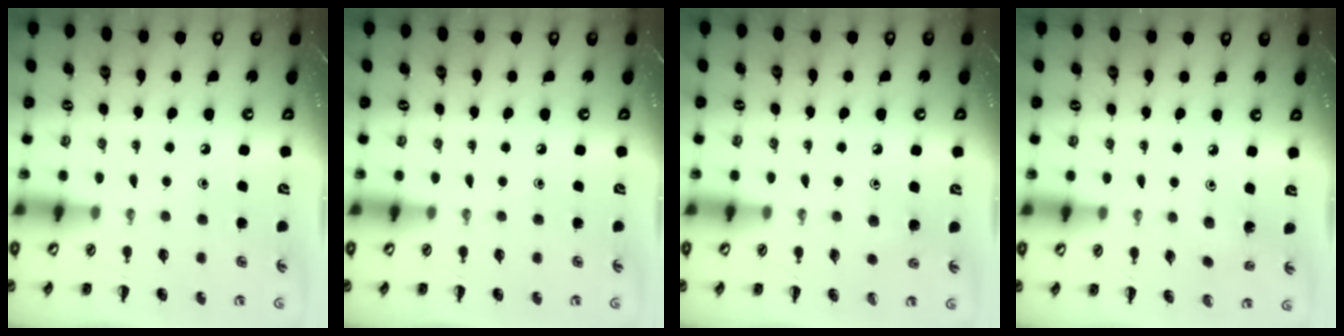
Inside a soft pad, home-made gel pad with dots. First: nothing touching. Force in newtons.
{"total": 0.0}
{"total": 2.4, "press": 2.3, "slide": 0.9}
{"total": 1.8, "press": 1.7, "slide": 0.6}